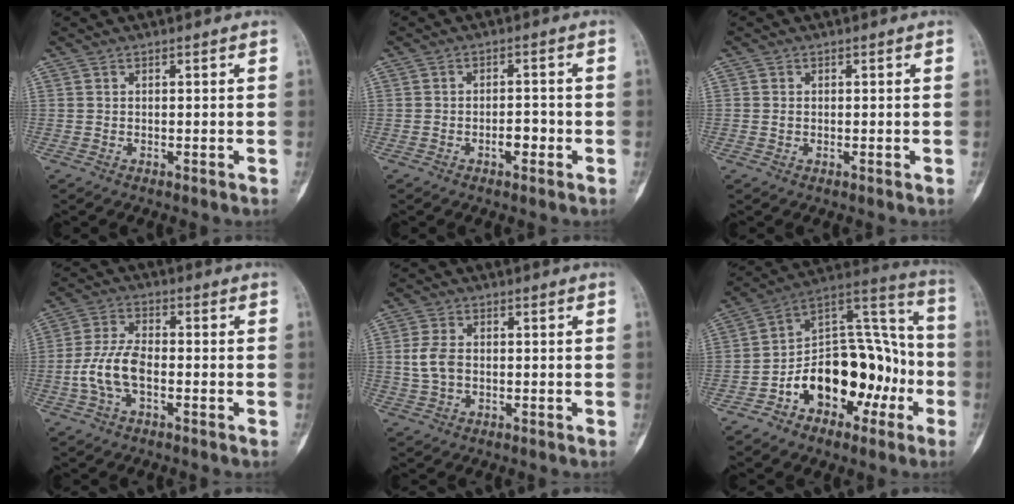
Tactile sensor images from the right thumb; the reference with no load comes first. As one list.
[{"total": 3.1, "force": [-1.2, 1.6, 2.3], "torque": [-0.024, 0.011, -0.021]}, {"total": 0.8, "force": [0.0, 0.7, 0.4], "torque": [-0.008, 0.001, 0.000]}, {"total": 8.4, "force": [-2.0, 4.2, 7.0], "torque": [-0.156, 0.023, -0.041]}, {"total": 5.1, "force": [0.0, 3.4, 3.8], "torque": [-0.080, 0.007, 0.001]}, {"total": 22.0, "force": [-6.9, 13.7, 15.8], "torque": [-0.194, 0.088, -0.098]}]